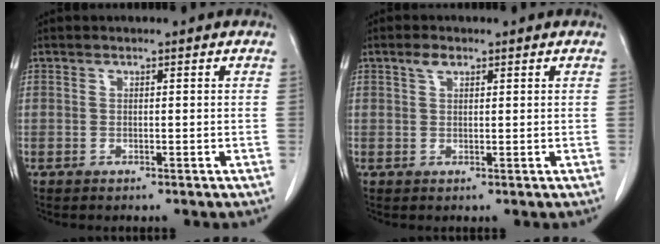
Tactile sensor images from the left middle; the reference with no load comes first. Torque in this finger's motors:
{"motor_torque": [0.26, -0.10, -0.07, 0.00]}